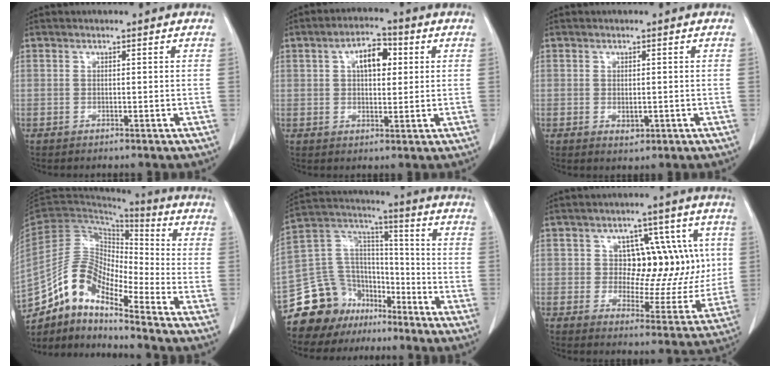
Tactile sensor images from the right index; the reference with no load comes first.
{"total": 6.9, "force": [1.9, 3.5, 5.7], "torque": [-0.100, 0.016, 0.032]}
{"total": 2.3, "force": [-0.6, 1.4, 1.8], "torque": [-0.029, -0.002, -0.001]}
{"total": 12.2, "force": [-9.4, 3.8, 6.8], "torque": [-0.137, 0.038, -0.175]}
{"total": 16.7, "force": [-12.1, 10.9, 3.6], "torque": [-0.082, 0.087, -0.210]}
{"total": 12.9, "force": [2.3, 7.6, 10.1], "torque": [-0.117, 0.030, 0.043]}